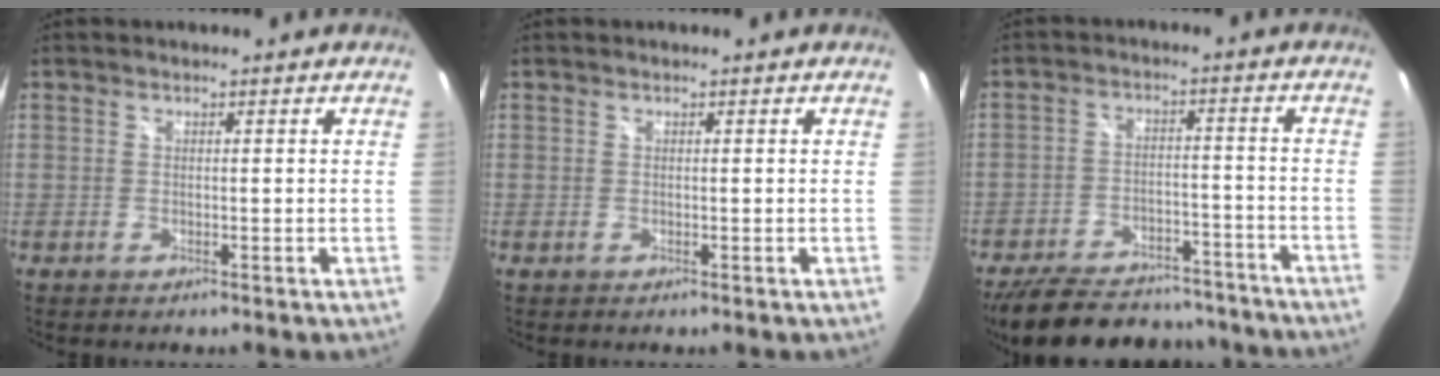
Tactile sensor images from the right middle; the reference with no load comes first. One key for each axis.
{"total": 0.0}
{"total": 22.0, "fx": -18.5, "fy": 8.1, "fz": 8.6, "tx": -0.184, "ty": 0.018, "tz": -0.249}